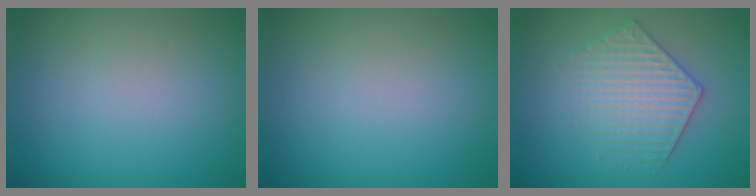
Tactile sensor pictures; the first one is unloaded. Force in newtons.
{"total": 0.0}
{"total": 3.6, "press": 3.5, "slide": 0.5}